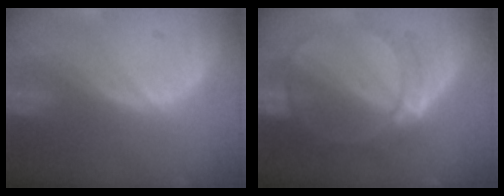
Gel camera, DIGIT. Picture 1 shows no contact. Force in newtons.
{"total": 7.1, "press": 6.4, "slide": 3.1}